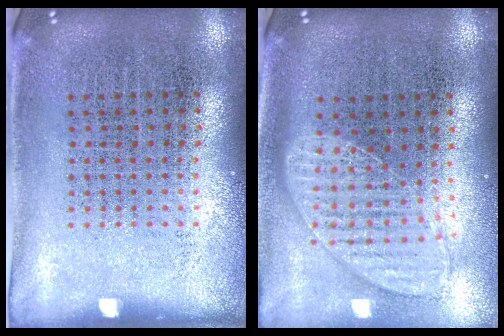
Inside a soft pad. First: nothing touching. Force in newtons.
{"total": 1.2, "press": 1.2, "slide": 0.3}